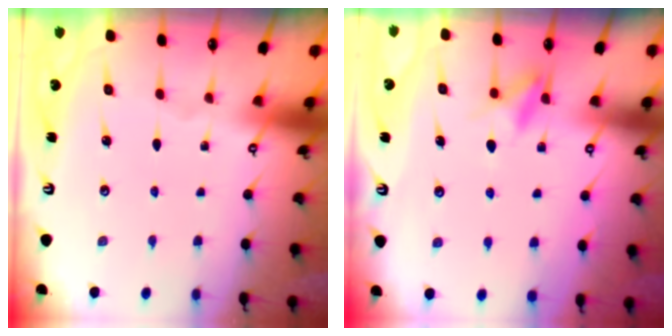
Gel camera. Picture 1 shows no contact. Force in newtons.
{"total": 9.2, "press": 9.1, "slide": 1.2}